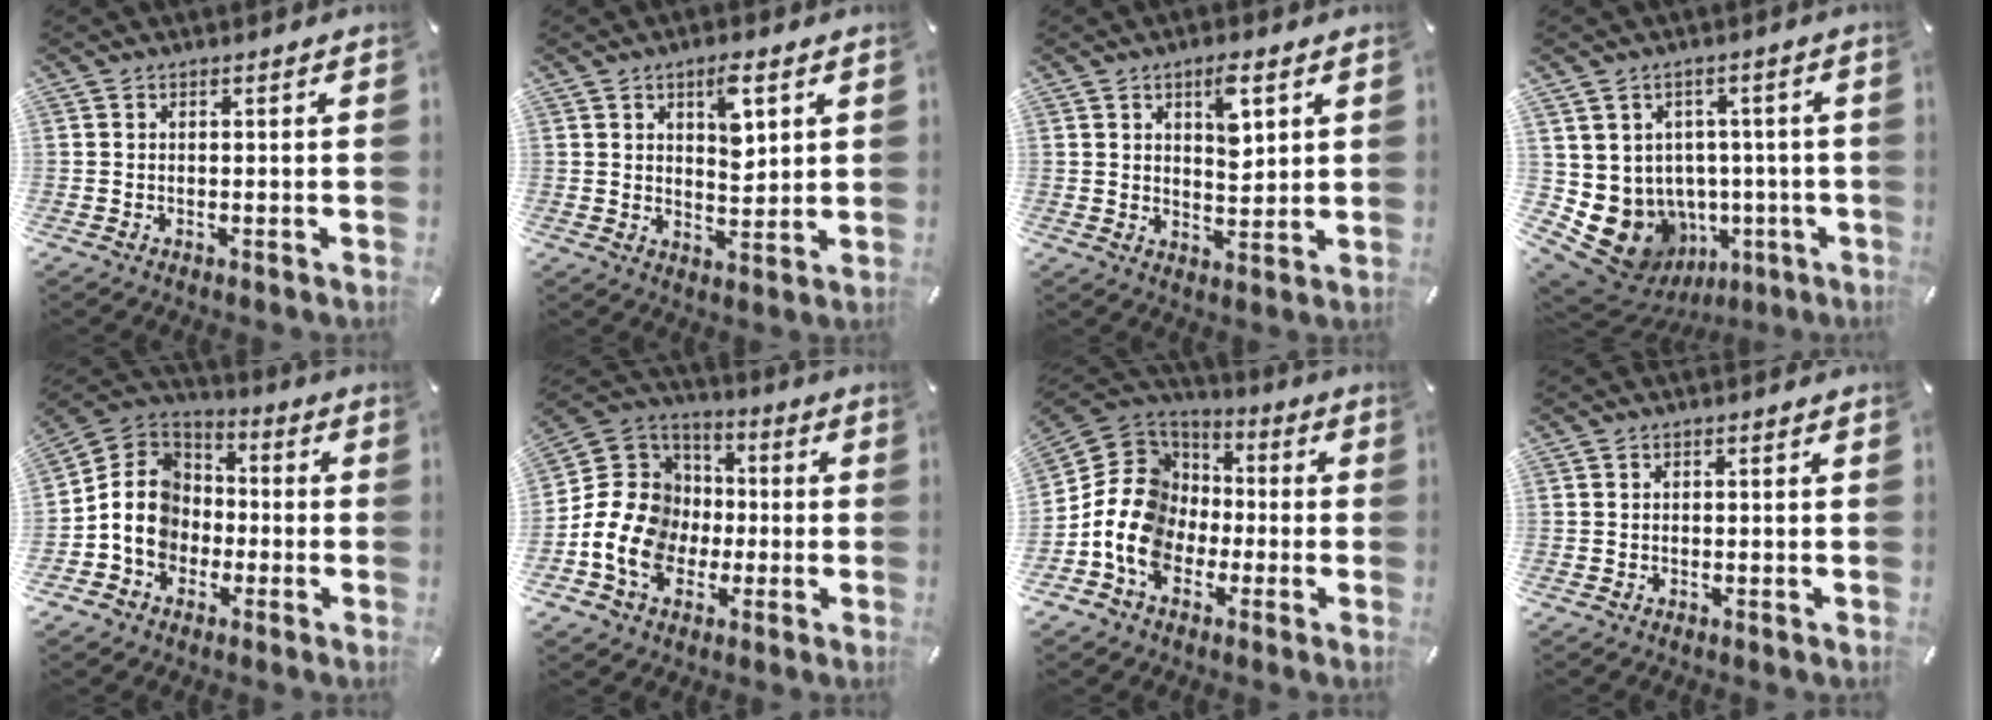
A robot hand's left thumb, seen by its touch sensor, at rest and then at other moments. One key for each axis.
{"total": 7.2, "fx": 3.5, "fy": 3.8, "fz": 5.0, "tx": -0.061, "ty": -0.017, "tz": 0.053}
{"total": 7.0, "fx": 3.4, "fy": 3.6, "fz": 5.0, "tx": -0.061, "ty": -0.018, "tz": 0.050}
{"total": 10.7, "fx": -2.9, "fy": 9.5, "fz": 4.0, "tx": -0.088, "ty": -0.011, "tz": -0.038}
{"total": 11.5, "fx": -3.2, "fy": 10.3, "fz": 4.1, "tx": -0.115, "ty": 0.019, "tz": -0.061}
{"total": 16.2, "fx": -4.3, "fy": 14.1, "fz": 6.8, "tx": -0.151, "ty": 0.026, "tz": -0.078}
{"total": 14.4, "fx": -3.9, "fy": 12.5, "fz": 5.9, "tx": -0.143, "ty": 0.018, "tz": -0.073}
{"total": 0.0}